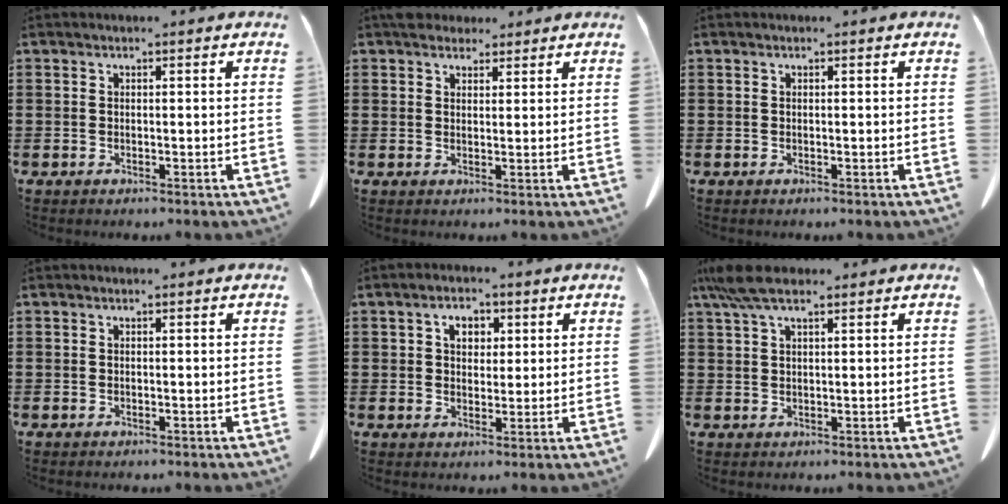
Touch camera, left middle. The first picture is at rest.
{"total": 3.1, "force": [2.6, 1.5, 0.7], "torque": [-0.013, 0.000, 0.050]}
{"total": 0.0}
{"total": 0.0}
{"total": 3.9, "force": [1.5, 2.7, 2.4], "torque": [-0.043, 0.006, 0.020]}
{"total": 5.5, "force": [3.5, 1.4, 4.0], "torque": [-0.086, -0.002, 0.065]}